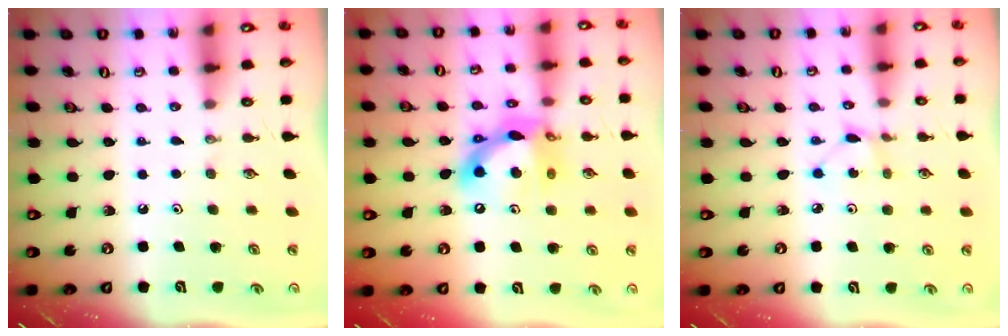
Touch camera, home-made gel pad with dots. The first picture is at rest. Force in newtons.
{"total": 12.7, "press": 12.6, "slide": 1.5}
{"total": 2.2, "press": 2.1, "slide": 0.3}